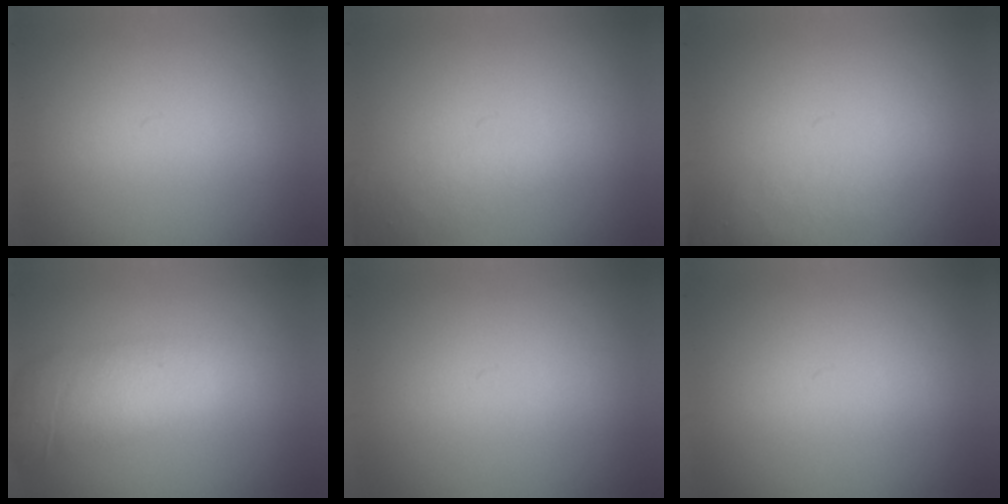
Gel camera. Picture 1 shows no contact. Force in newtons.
{"total": 1.1}
{"total": 1.3}
{"total": 1.0}
{"total": 0.0}
{"total": 0.0}